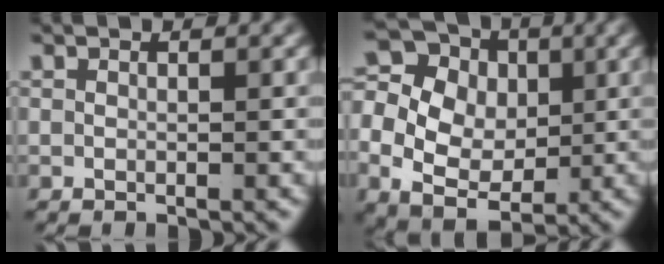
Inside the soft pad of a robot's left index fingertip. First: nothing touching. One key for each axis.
{"total": 15.2, "fx": 0.7, "fy": 12.7, "fz": 8.4, "tx": -0.169, "ty": -0.027, "tz": 0.001}